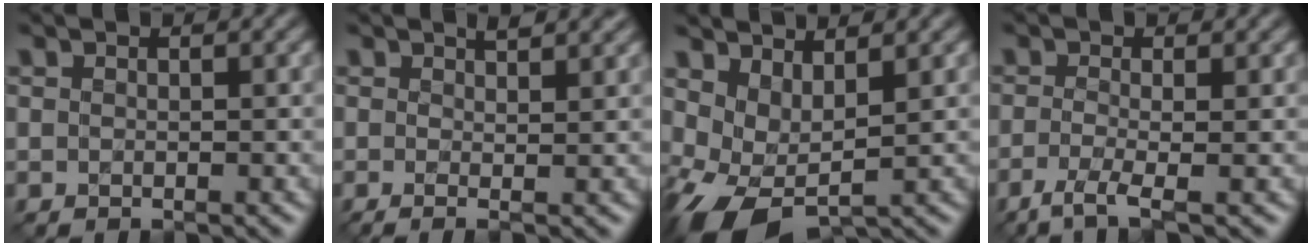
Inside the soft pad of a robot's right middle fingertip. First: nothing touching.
{"total": 3.3, "force": [1.0, 1.1, 2.9], "torque": [-0.028, 0.016, -0.001]}
{"total": 4.8, "force": [0.5, 2.6, 4.0], "torque": [-0.088, 0.001, 0.012]}
{"total": 2.7, "force": [-1.2, 0.6, 2.4], "torque": [-0.047, -0.003, -0.036]}